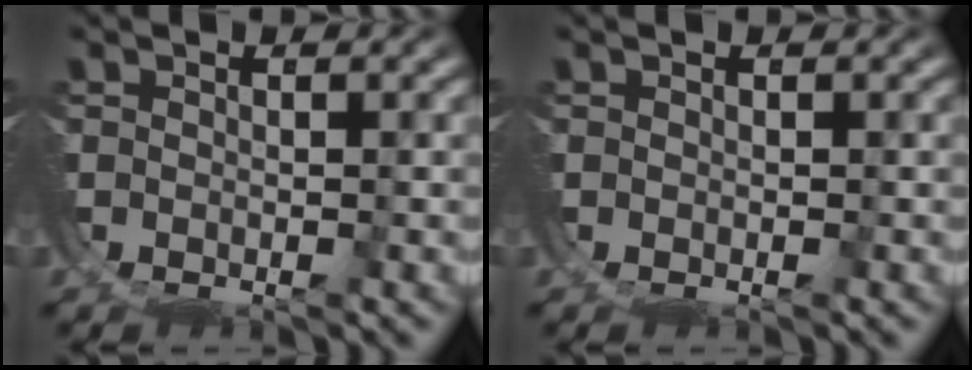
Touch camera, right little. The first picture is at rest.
{"total": 0.0}